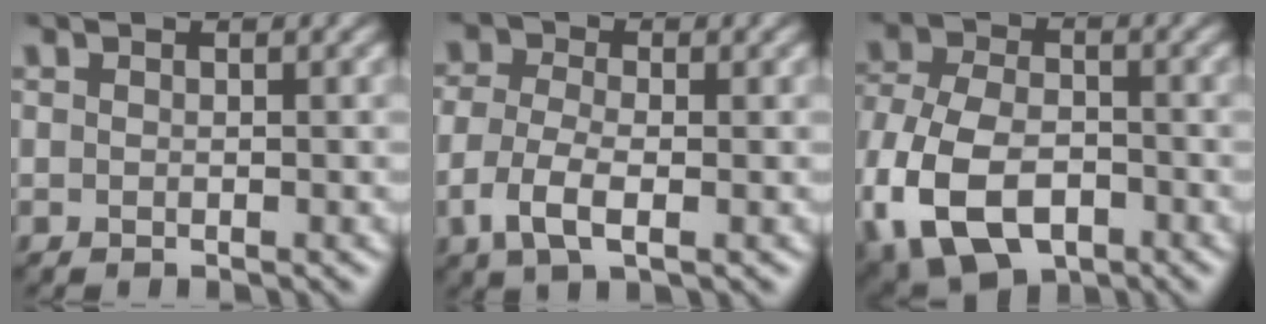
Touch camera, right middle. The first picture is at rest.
{"total": 3.8, "force": [-1.0, 2.0, 3.1], "torque": [-0.076, -0.004, -0.026]}
{"total": 10.9, "force": [-4.1, 7.0, 7.3], "torque": [-0.173, -0.021, -0.081]}